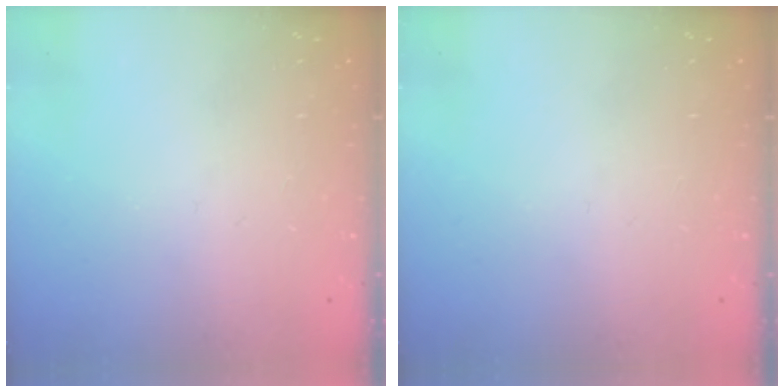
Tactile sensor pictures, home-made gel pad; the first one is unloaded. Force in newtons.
{"total": 0.0}